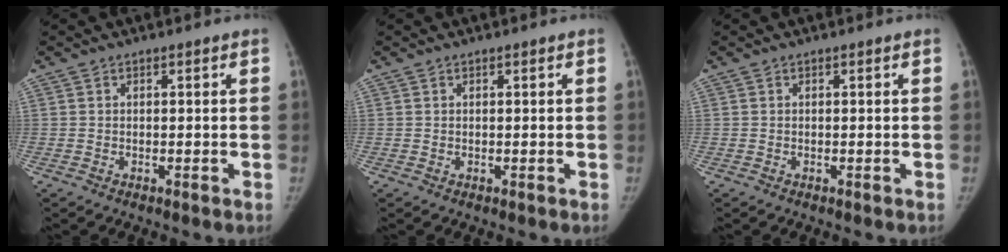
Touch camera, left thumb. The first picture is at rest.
{"total": 0.0}
{"total": 0.0}